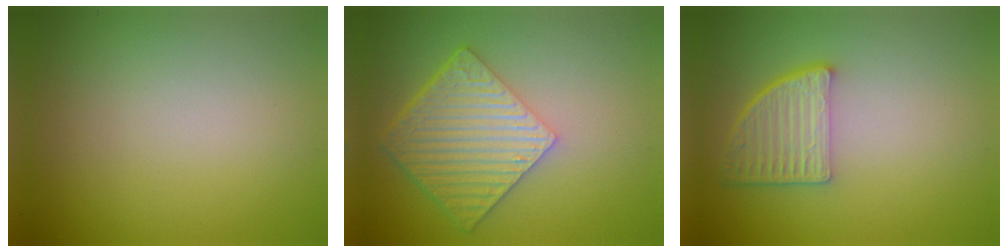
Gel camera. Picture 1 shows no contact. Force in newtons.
{"total": 7.0, "press": 4.9, "slide": 5.0}
{"total": 4.5, "press": 3.4, "slide": 2.9}